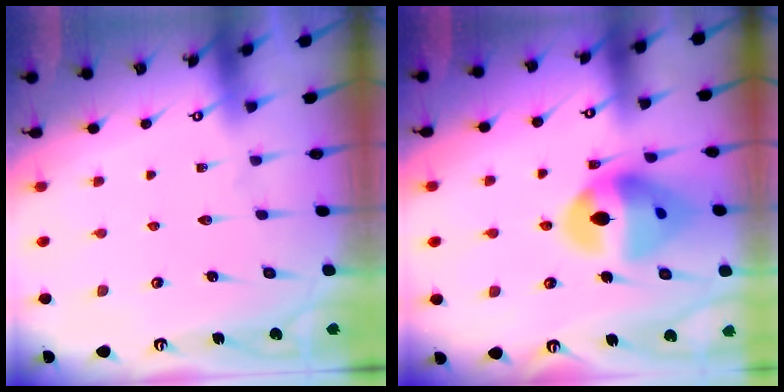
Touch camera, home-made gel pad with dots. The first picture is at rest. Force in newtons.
{"total": 14.3, "press": 13.4, "slide": 5.1}